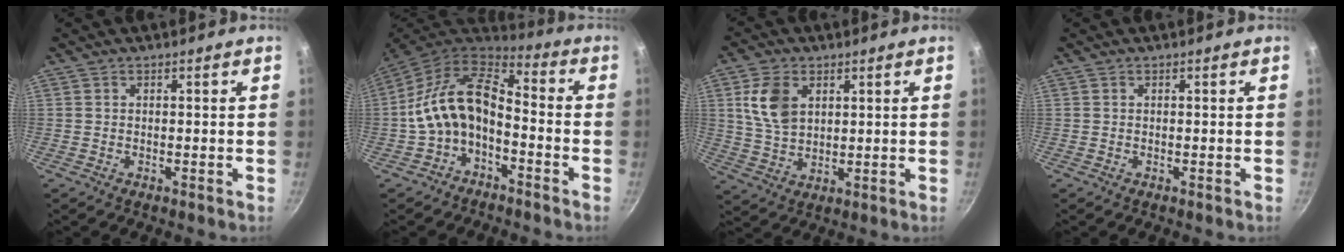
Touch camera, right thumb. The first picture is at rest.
{"total": 14.0, "force": [-3.4, 8.7, 10.4], "torque": [-0.186, 0.054, -0.071]}
{"total": 8.9, "force": [3.0, 6.0, 5.9], "torque": [-0.101, -0.014, 0.061]}
{"total": 0.0}